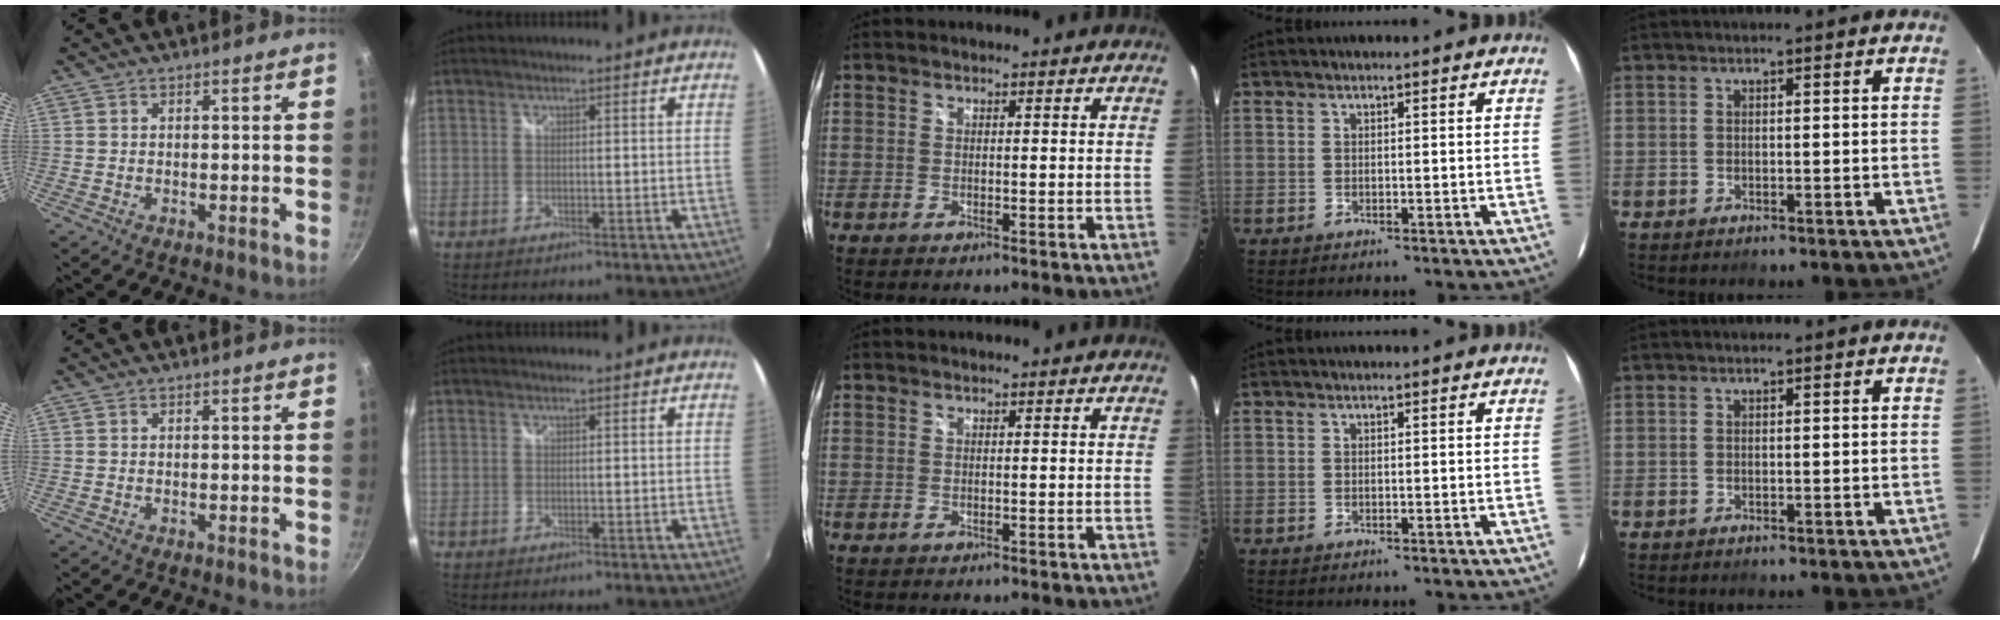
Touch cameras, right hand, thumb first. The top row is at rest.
{}